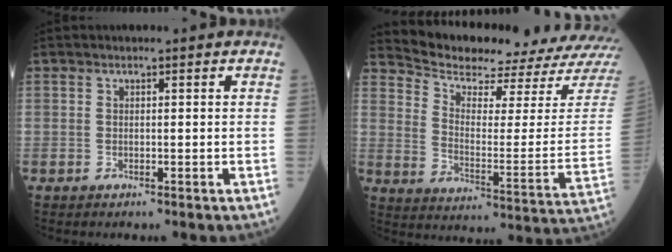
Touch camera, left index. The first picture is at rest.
{"total": 20.1, "force": [19.4, 0.5, 5.2], "torque": [-0.098, -0.105, 0.254]}